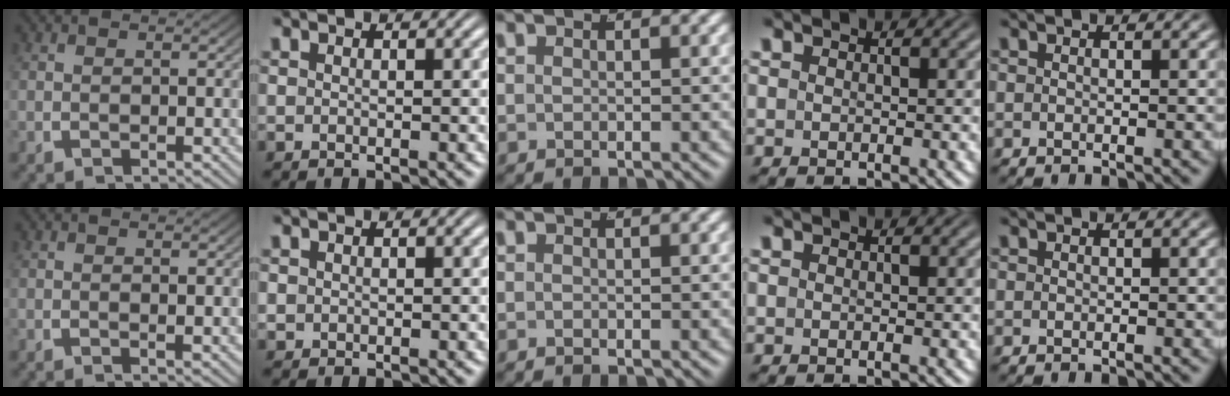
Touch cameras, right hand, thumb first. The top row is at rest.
{"thumb": {"total": 0.6, "force": [0.3, 0.1, 0.4], "torque": [-0.003, -0.001, 0.007]}, "index": {"total": 0.8, "force": [0.1, 0.8, 0.2], "torque": [-0.014, -0.007, 0.008]}}